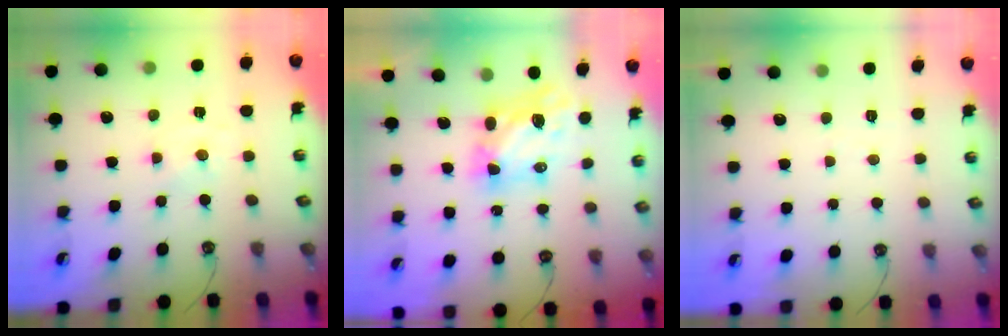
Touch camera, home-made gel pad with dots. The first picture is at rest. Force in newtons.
{"total": 6.6, "press": 6.6, "slide": 0.4}
{"total": 2.6, "press": 2.6, "slide": 0.4}